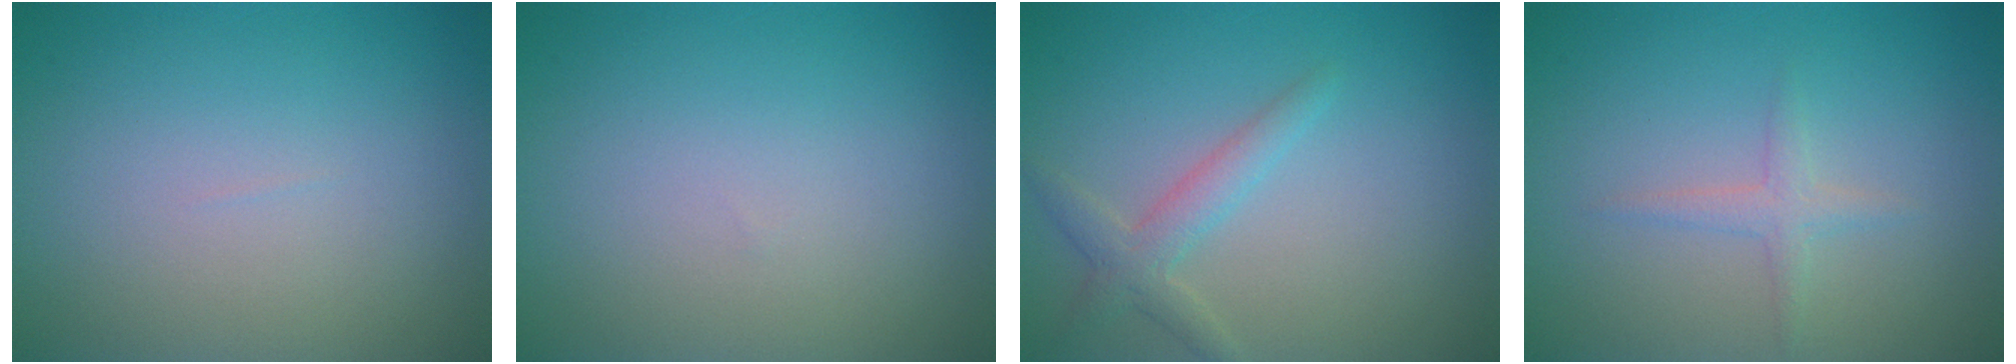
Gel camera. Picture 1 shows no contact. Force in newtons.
{"total": 0.0}
{"total": 2.3, "press": 2.3, "slide": 0.1}
{"total": 1.4, "press": 1.4, "slide": 0.0}